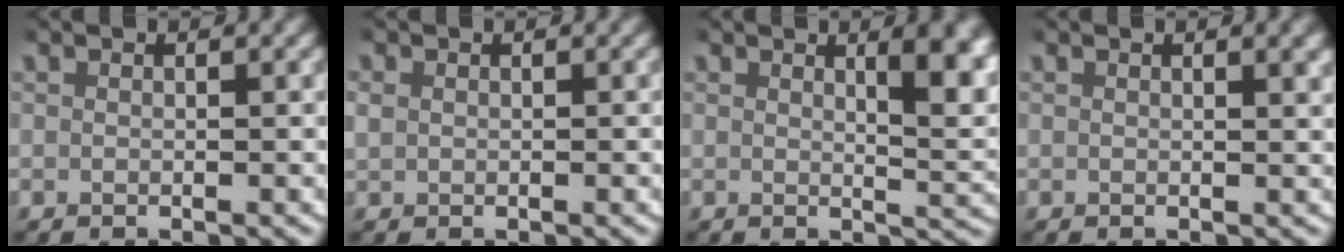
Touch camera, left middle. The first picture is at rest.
{"total": 1.1, "force": [0.2, 1.0, 0.5], "torque": [-0.017, 0.001, 0.006]}
{"total": 4.6, "force": [1.8, 0.9, 4.2], "torque": [-0.046, -0.009, 0.029]}
{"total": 1.0, "force": [0.6, -0.1, 0.8], "torque": [-0.008, 0.000, 0.008]}